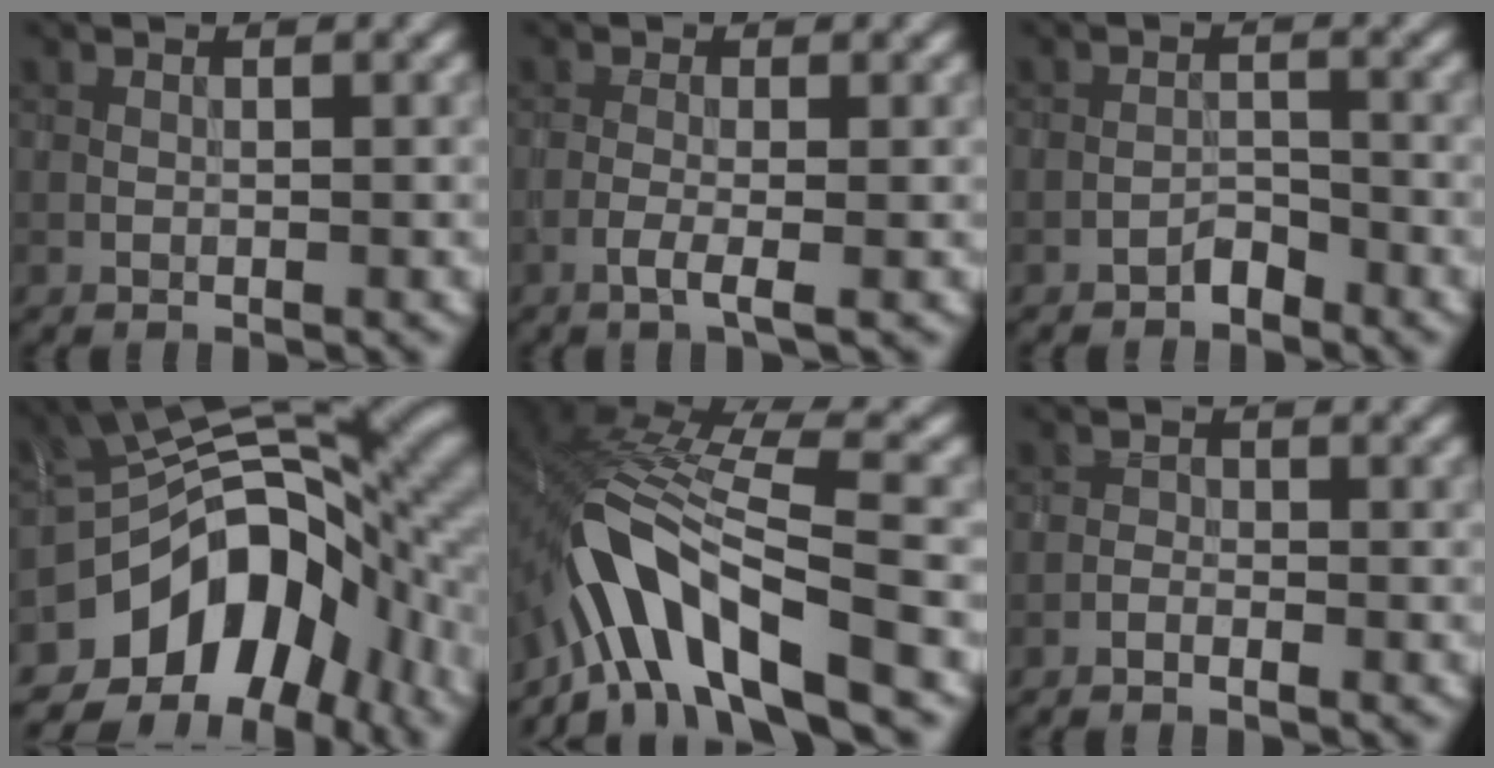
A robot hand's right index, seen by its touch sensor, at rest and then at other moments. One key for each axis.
{"total": 2.0, "fx": -0.8, "fy": 0.4, "fz": 1.8, "tx": -0.033, "ty": 0.003, "tz": -0.022}
{"total": 1.5, "fx": -1.3, "fy": 0.6, "fz": 0.5, "tx": -0.003, "ty": 0.008, "tz": -0.026}
{"total": 13.6, "fx": -5.1, "fy": 8.4, "fz": 9.4, "tx": -0.130, "ty": 0.004, "tz": -0.095}
{"total": 10.8, "fx": -6.2, "fy": 3.4, "fz": 8.2, "tx": -0.148, "ty": 0.010, "tz": -0.119}
{"total": 1.0, "fx": -0.8, "fy": 0.3, "fz": 0.5, "tx": -0.007, "ty": 0.005, "tz": -0.019}